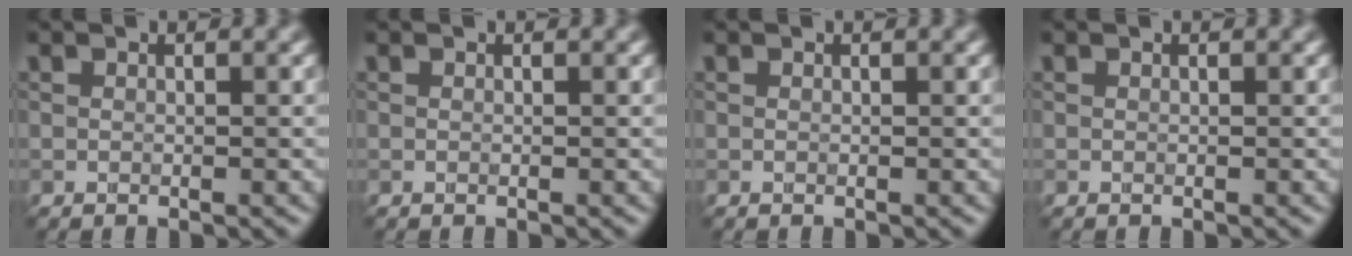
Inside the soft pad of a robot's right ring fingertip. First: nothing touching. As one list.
[{"total": 0.0}, {"total": 0.0}, {"total": 0.0}]